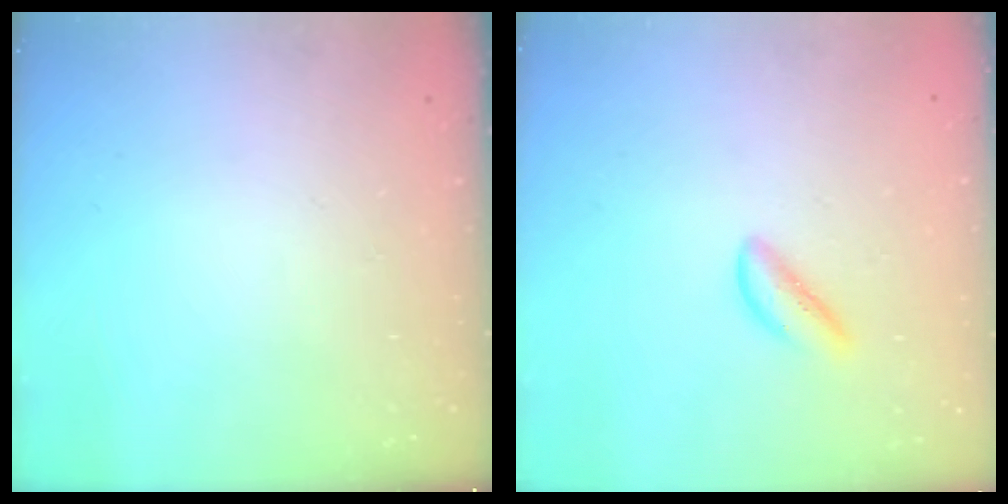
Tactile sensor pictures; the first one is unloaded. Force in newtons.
{"total": 2.7, "press": 2.6, "slide": 0.8}